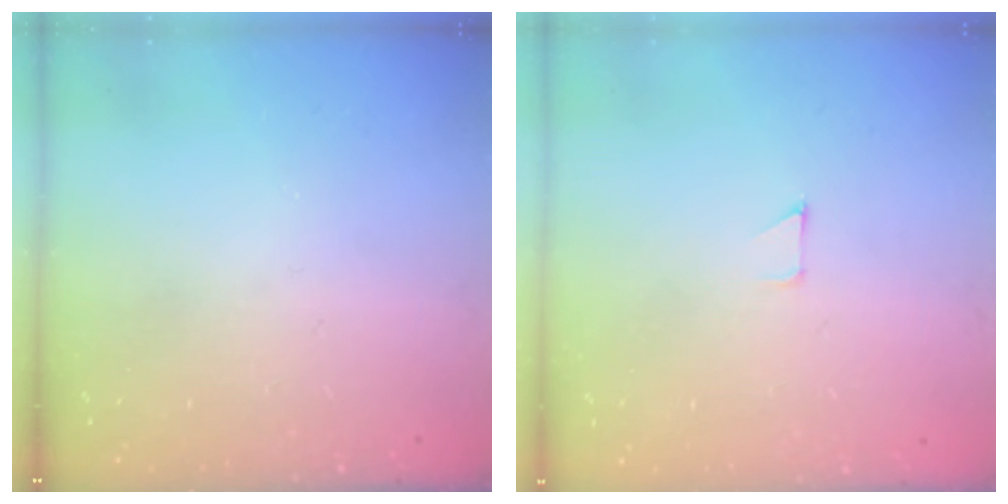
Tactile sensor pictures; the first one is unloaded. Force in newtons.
{"total": 2.6, "press": 2.6, "slide": 0.2}